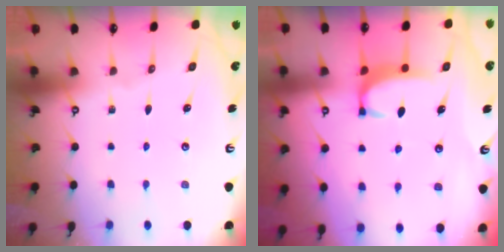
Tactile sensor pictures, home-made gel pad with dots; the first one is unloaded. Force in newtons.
{"total": 1.6, "press": 1.6, "slide": 0.5}